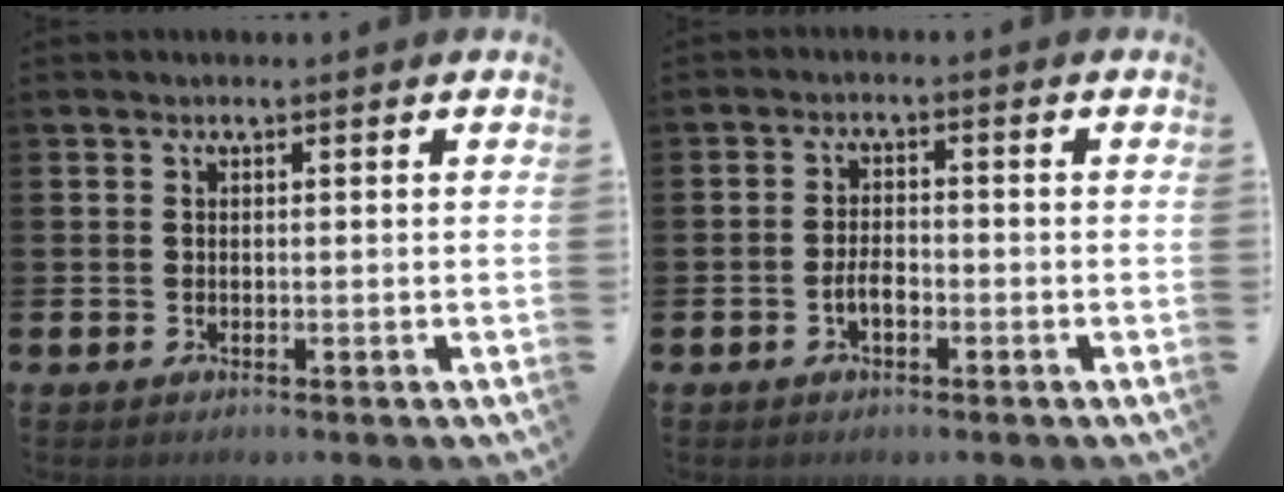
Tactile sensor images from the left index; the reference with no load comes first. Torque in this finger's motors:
{"motor_torque": [0.45, 0.43, 0.06, 0.06]}